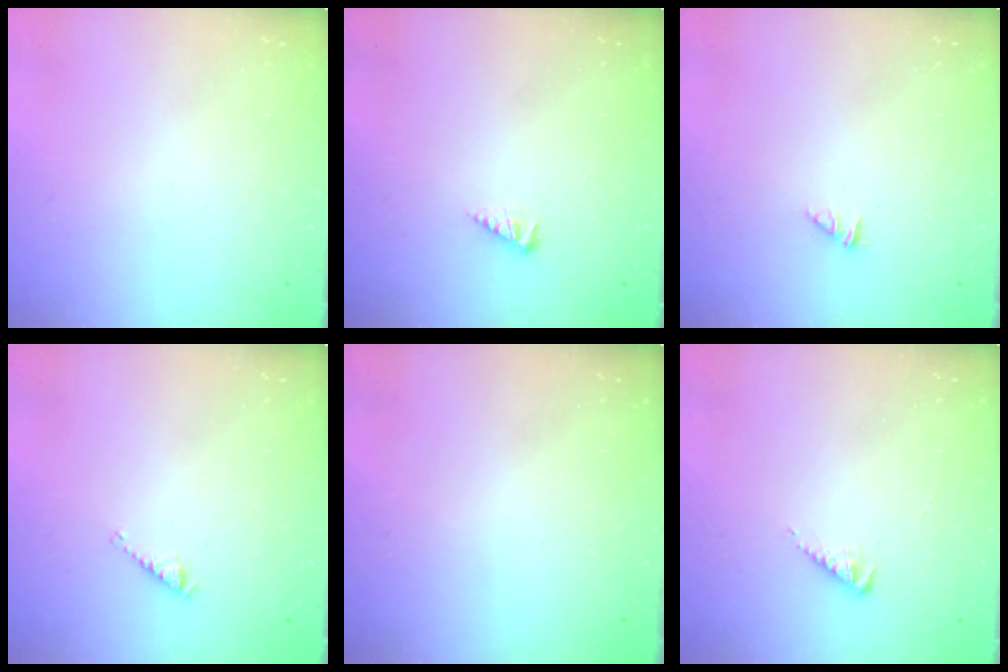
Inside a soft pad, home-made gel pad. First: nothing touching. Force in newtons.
{"total": 2.6, "press": 2.6, "slide": 0.5}
{"total": 0.0}
{"total": 2.9, "press": 2.9, "slide": 0.5}
{"total": 0.0}
{"total": 2.9, "press": 2.9, "slide": 0.6}